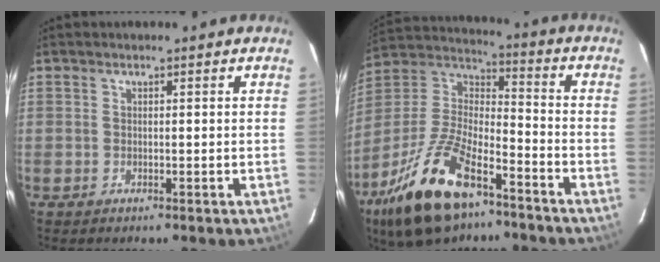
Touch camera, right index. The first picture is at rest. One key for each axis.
{"total": 21.6, "fx": -13.3, "fy": 9.0, "fz": 14.5, "tx": -0.303, "ty": -0.017, "tz": -0.240}